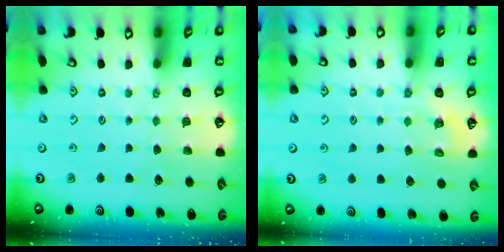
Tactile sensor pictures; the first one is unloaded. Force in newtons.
{"total": 2.9, "press": 2.6, "slide": 1.2}